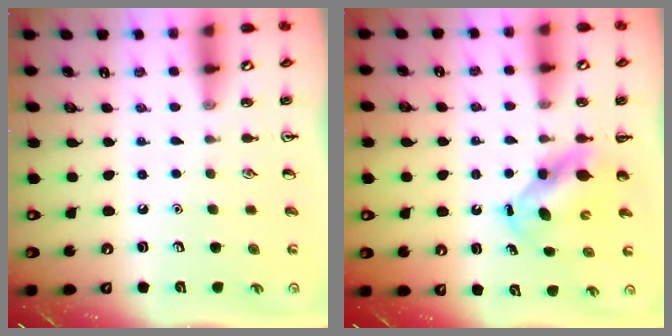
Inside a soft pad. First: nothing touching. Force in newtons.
{"total": 6.5, "press": 6.5, "slide": 1.0}